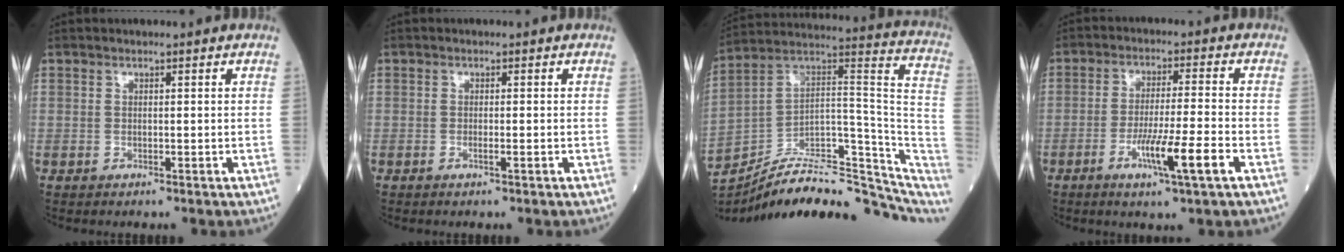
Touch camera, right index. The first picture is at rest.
{"total": 1.0, "force": [-0.4, 0.0, 0.9], "torque": [-0.019, -0.001, -0.006]}
{"total": 26.1, "force": [-21.2, 8.0, 13.0], "torque": [-0.164, 0.051, -0.310]}
{"total": 8.7, "force": [-3.7, -0.4, 7.8], "torque": [-0.140, -0.014, -0.065]}